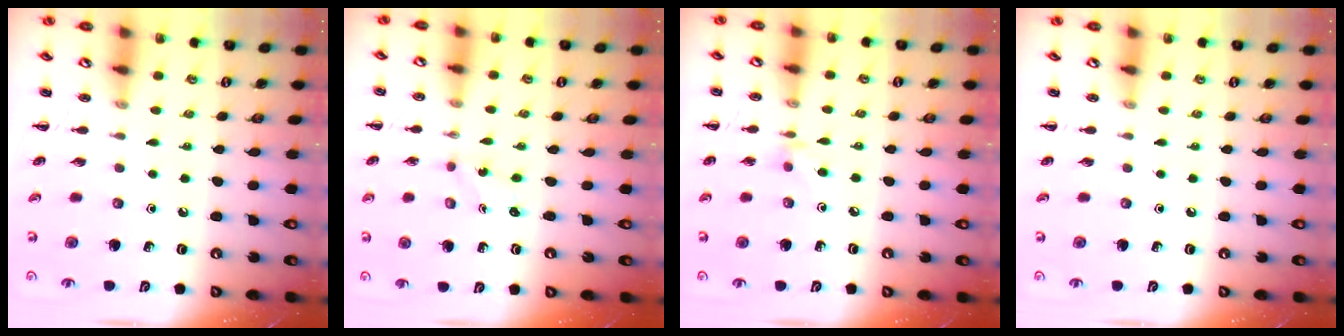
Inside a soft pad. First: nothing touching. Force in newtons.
{"total": 1.0, "press": 0.9, "slide": 0.4}
{"total": 4.2, "press": 3.9, "slide": 1.5}
{"total": 0.0}